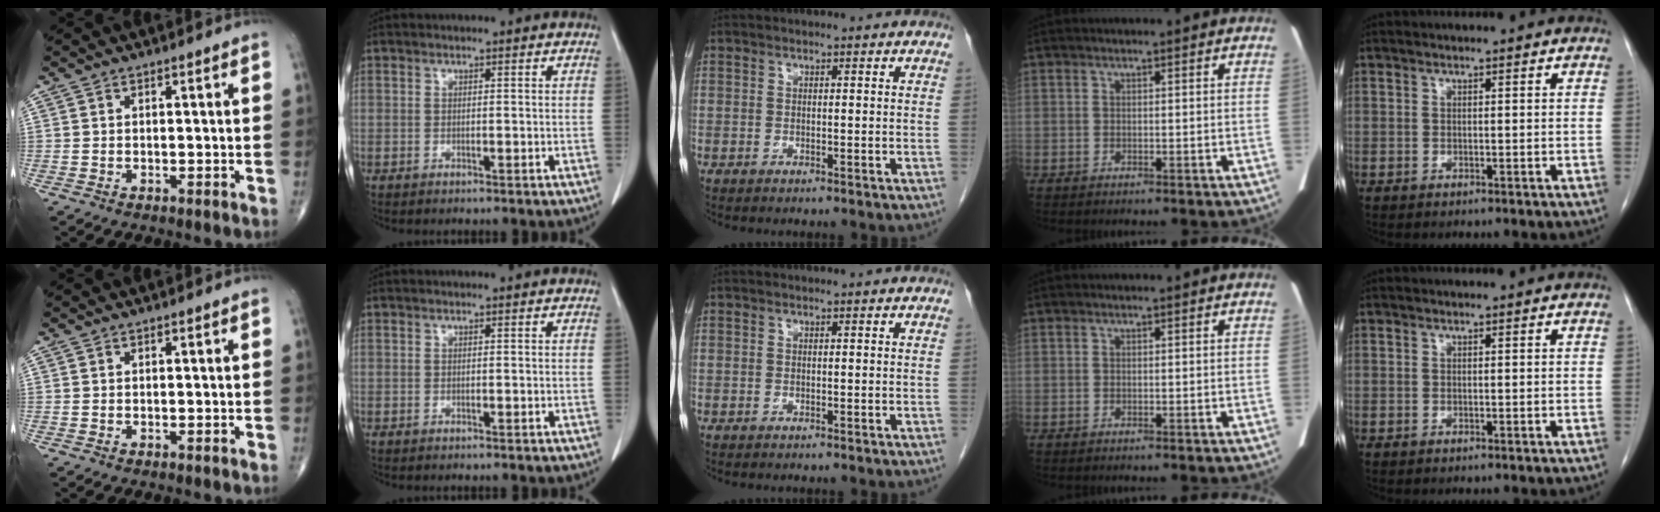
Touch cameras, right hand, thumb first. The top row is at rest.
{}